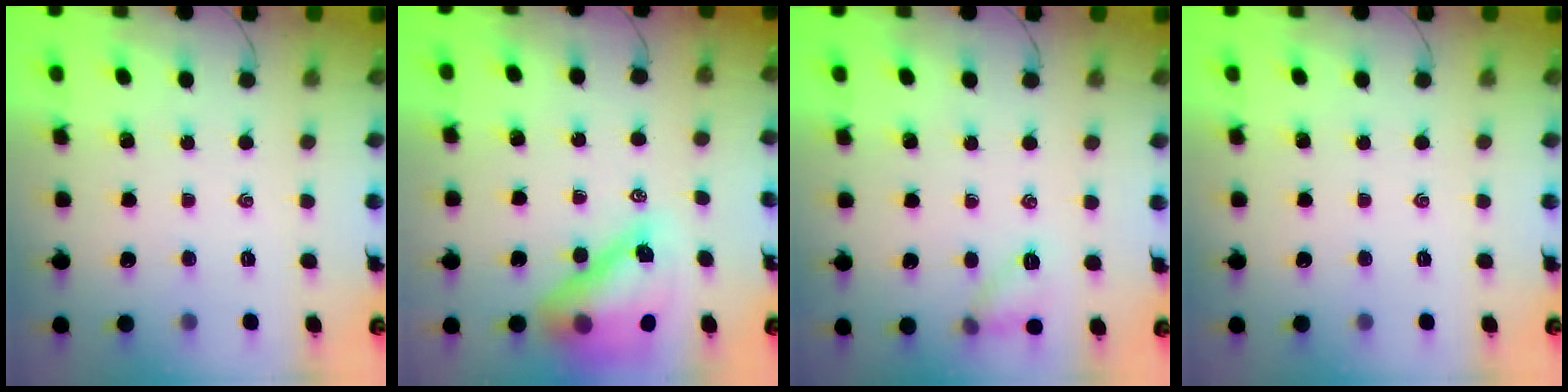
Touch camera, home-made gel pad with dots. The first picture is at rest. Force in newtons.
{"total": 14.8, "press": 14.3, "slide": 4.0}
{"total": 7.3, "press": 7.3, "slide": 0.6}
{"total": 0.0}